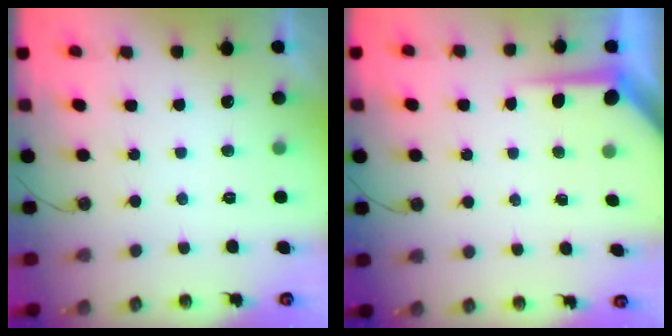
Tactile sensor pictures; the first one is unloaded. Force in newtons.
{"total": 5.3, "press": 5.3, "slide": 0.3}